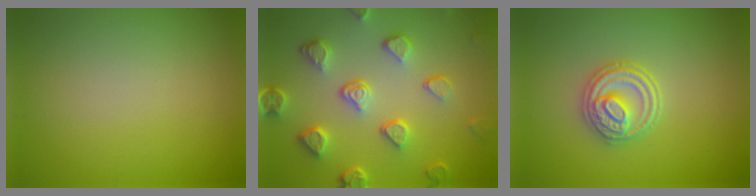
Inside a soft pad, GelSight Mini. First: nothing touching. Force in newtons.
{"total": 5.3, "press": 4.1, "slide": 3.3}
{"total": 3.6, "press": 3.3, "slide": 1.5}